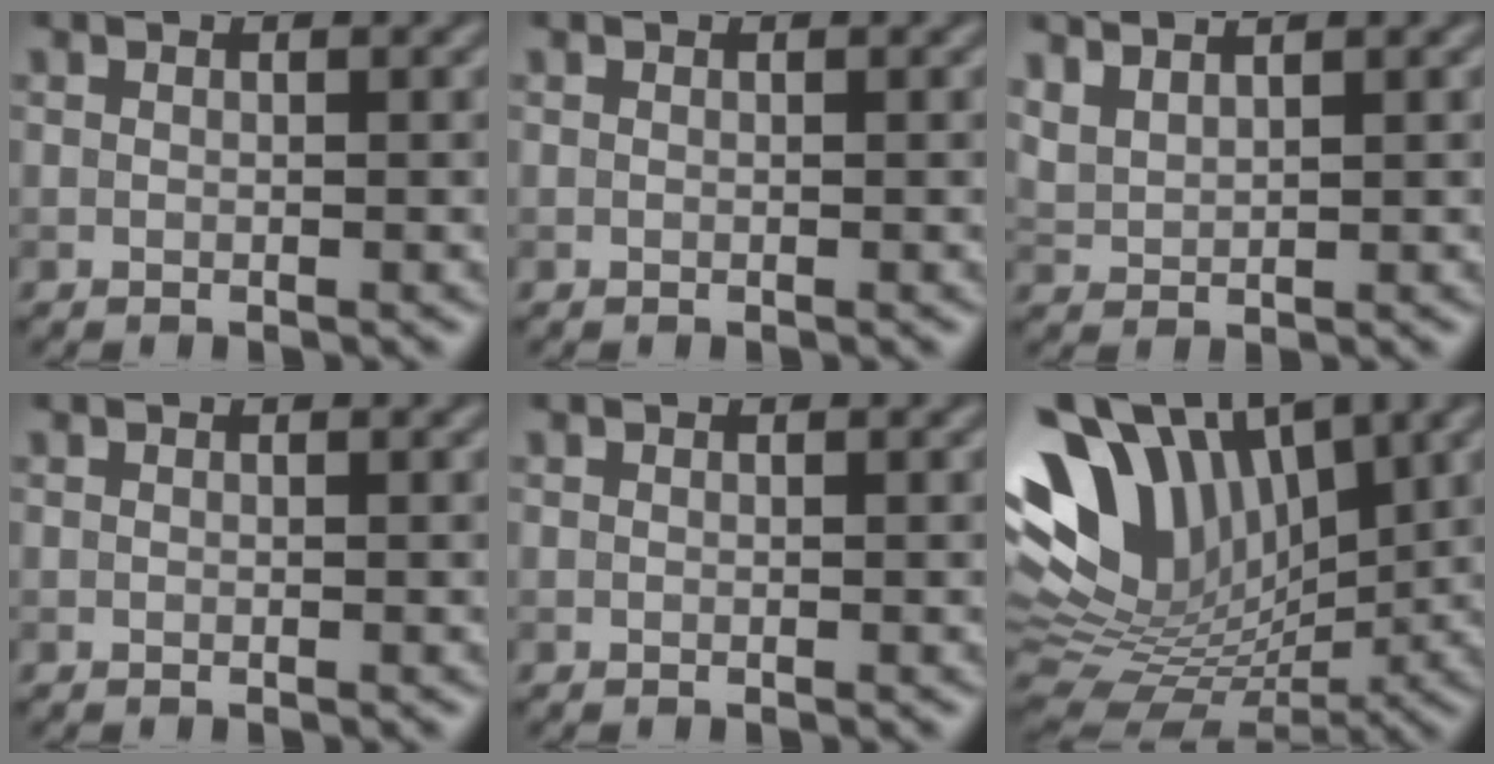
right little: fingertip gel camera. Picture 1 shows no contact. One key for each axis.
{"total": 0.0}
{"total": 2.8, "fx": 2.5, "fy": 0.7, "fz": 1.2, "tx": -0.023, "ty": 0.007, "tz": 0.046}
{"total": 0.0}
{"total": 0.0}
{"total": 12.9, "fx": 4.5, "fy": 8.1, "fz": 9.0, "tx": -0.184, "ty": 0.011, "tz": 0.086}